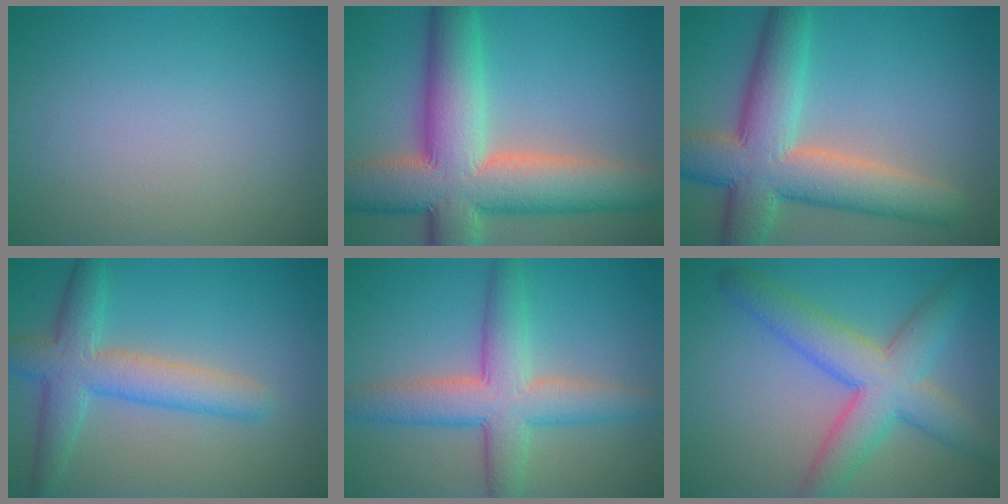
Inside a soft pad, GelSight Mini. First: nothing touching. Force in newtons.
{"total": 13.0, "press": 12.9, "slide": 0.8}
{"total": 9.9, "press": 9.9, "slide": 0.6}
{"total": 5.4, "press": 5.4, "slide": 0.2}
{"total": 6.5, "press": 6.5, "slide": 0.3}
{"total": 7.0, "press": 7.0, "slide": 0.1}